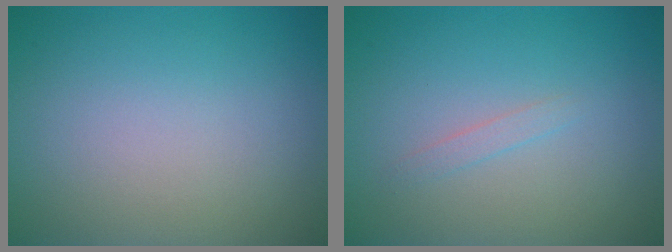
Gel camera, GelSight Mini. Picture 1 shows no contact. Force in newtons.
{"total": 0.8, "press": 0.8, "slide": 0.0}